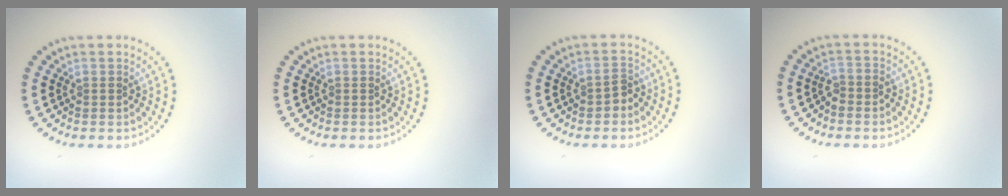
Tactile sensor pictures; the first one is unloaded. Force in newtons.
{"total": 0.0}
{"total": 1.3, "press": 1.2, "slide": 0.5}
{"total": 1.3, "press": 1.1, "slide": 0.7}